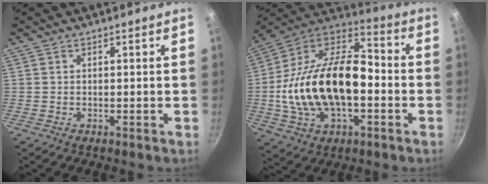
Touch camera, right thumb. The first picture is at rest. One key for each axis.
{"total": 25.6, "fx": -3.2, "fy": 14.8, "fz": 20.7, "tx": -0.372, "ty": 0.051, "tz": -0.064}